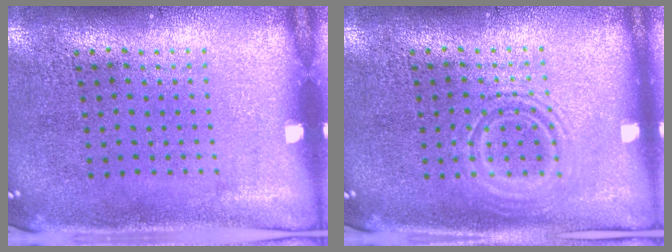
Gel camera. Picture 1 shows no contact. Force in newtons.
{"total": 1.1, "press": 1.1, "slide": 0.3}